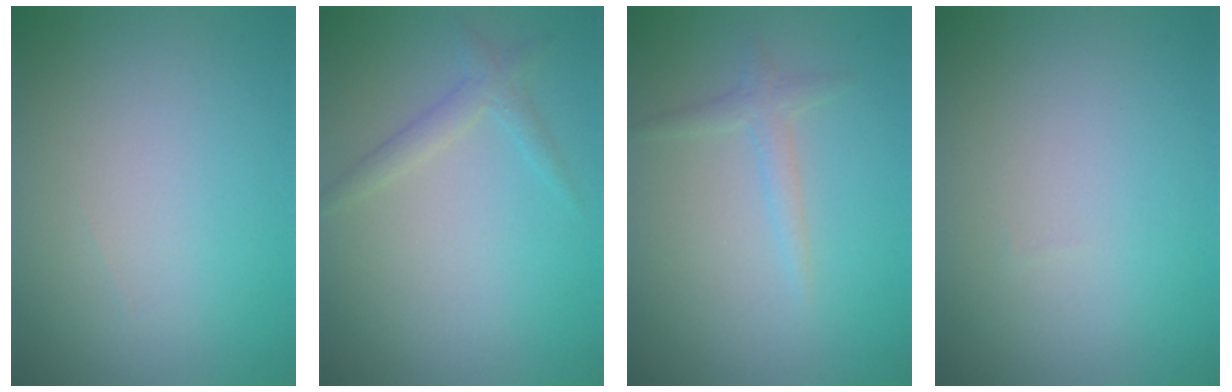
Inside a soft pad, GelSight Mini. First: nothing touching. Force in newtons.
{"total": 1.6, "press": 1.6, "slide": 0.1}
{"total": 1.5, "press": 1.5, "slide": 0.1}
{"total": 0.0}